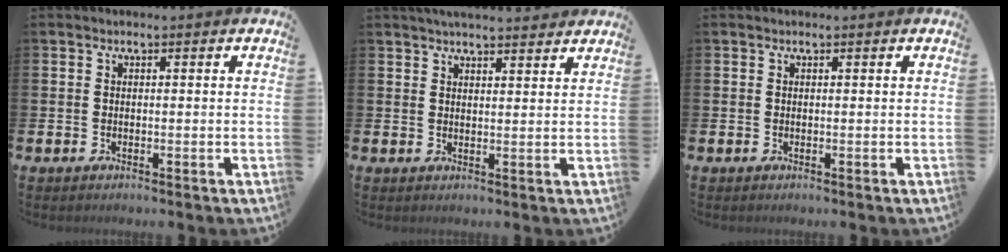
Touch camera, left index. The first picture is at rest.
{"total": 3.4, "force": [3.4, 0.3, 0.6], "torque": [-0.018, -0.011, 0.061]}
{"total": 0.0}